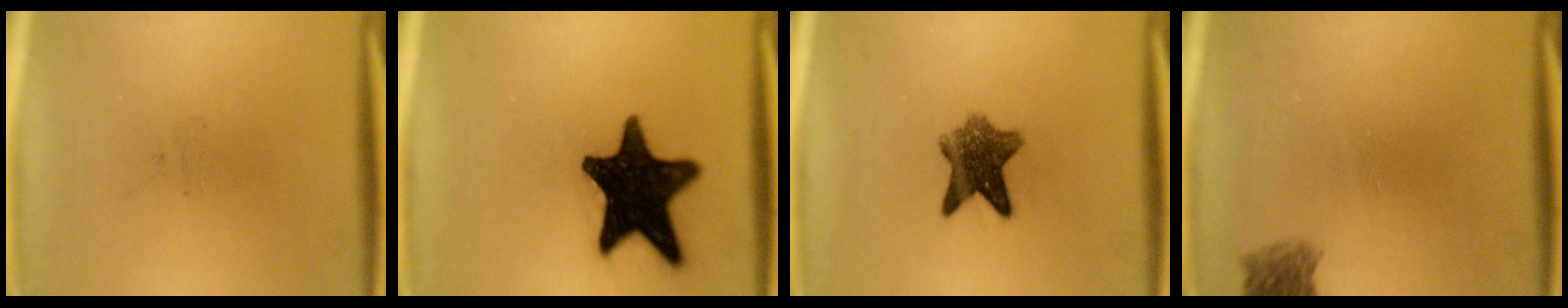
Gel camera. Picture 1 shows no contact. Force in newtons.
{"total": 17.2}
{"total": 7.4}
{"total": 2.6}